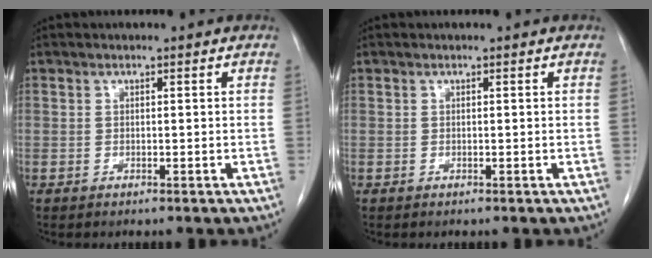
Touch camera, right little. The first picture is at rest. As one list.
[{"total": 0.0}]